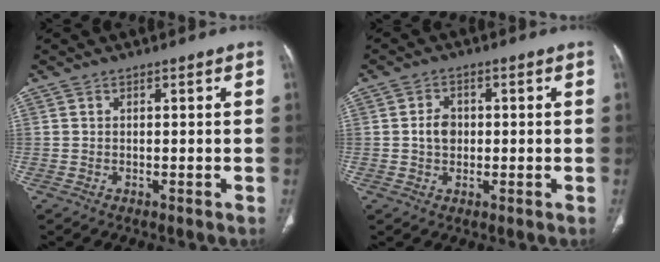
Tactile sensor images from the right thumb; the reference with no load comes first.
{"total": 4.1, "force": [0.1, 3.2, 2.5], "torque": [-0.035, 0.006, -0.001]}